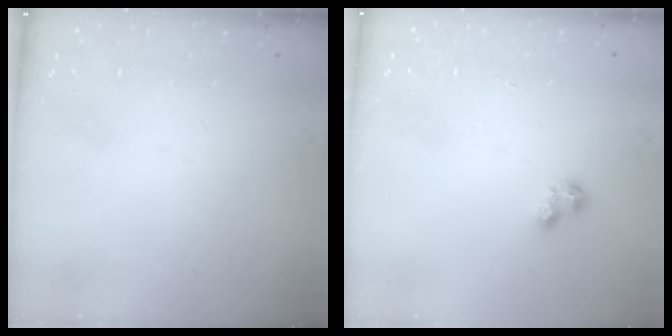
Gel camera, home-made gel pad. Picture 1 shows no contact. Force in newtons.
{"total": 3.2, "press": 3.2, "slide": 0.4}